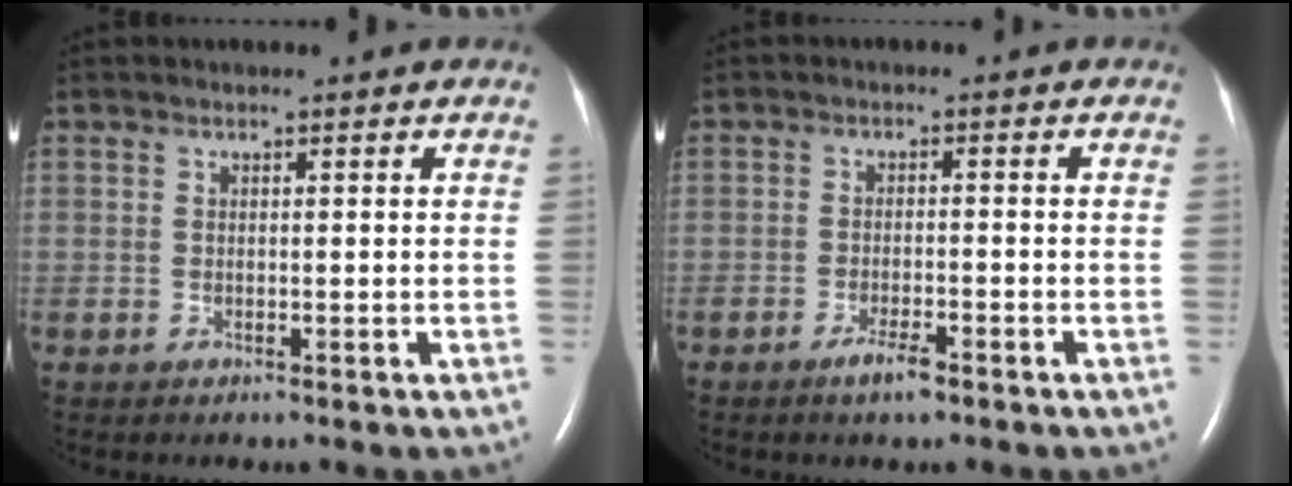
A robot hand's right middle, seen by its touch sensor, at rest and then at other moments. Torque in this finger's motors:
{"motor_torque": [0.45, -0.31, 0.05, 0.02]}